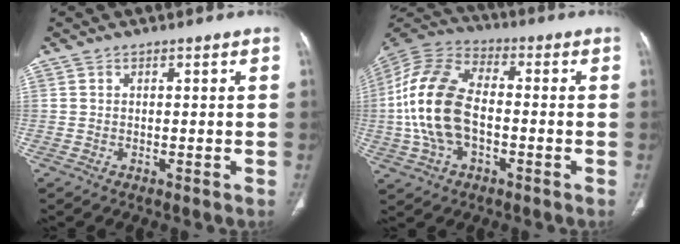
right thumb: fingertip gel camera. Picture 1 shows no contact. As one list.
[{"total": 18.6, "force": [-1.8, 10.9, 14.9], "torque": [-0.315, 0.024, -0.033]}]